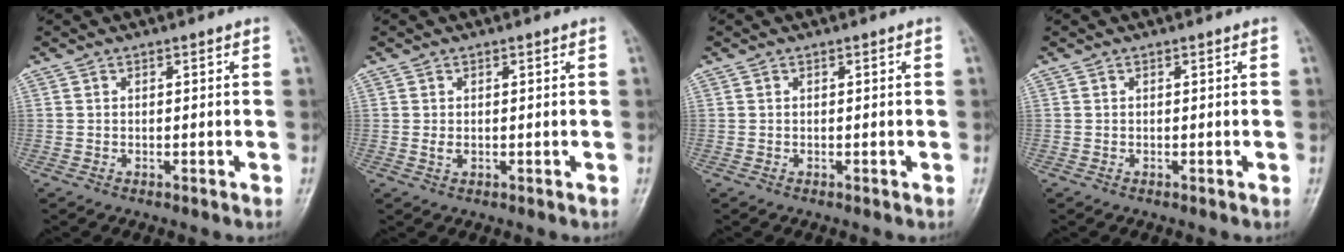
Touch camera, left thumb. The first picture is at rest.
{"total": 1.6, "force": [0.4, 0.9, 1.2], "torque": [-0.019, -0.002, 0.010]}
{"total": 0.0}
{"total": 0.0}